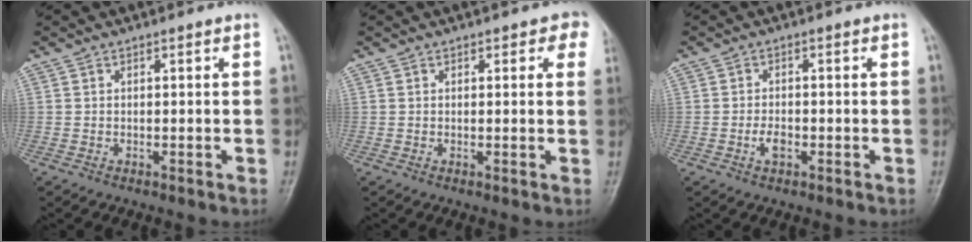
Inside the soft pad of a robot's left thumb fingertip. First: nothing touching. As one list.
[{"total": 3.3, "force": [1.8, 2.1, 1.8], "torque": [0.023, -0.003, 0.013]}, {"total": 2.5, "force": [-1.1, 1.4, 1.8], "torque": [-0.025, 0.003, -0.021]}]